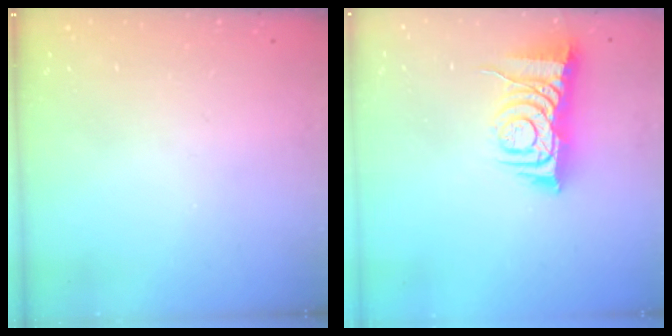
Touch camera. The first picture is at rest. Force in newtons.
{"total": 8.7, "press": 8.7, "slide": 1.0}